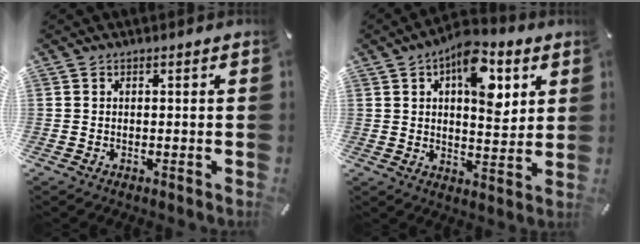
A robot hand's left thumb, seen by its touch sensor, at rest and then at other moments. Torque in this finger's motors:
{"motor_torque": [1.56, 1.48, 0.38, -0.12, 0.05]}